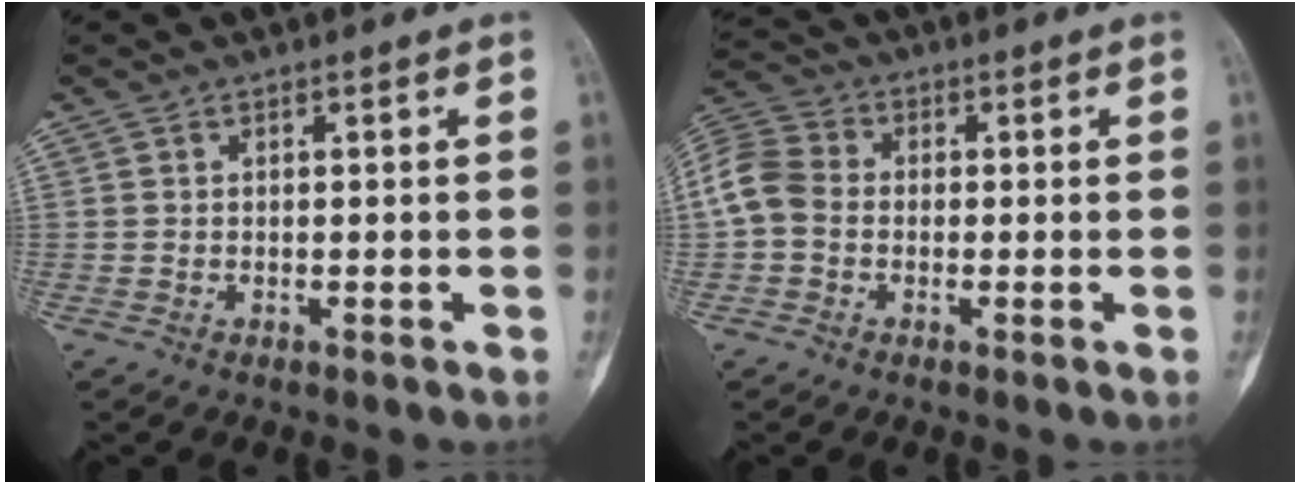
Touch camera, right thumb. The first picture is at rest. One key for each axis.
{"total": 9.4, "fx": -0.5, "fy": 7.8, "fz": 5.3, "tx": -0.107, "ty": 0.028, "tz": -0.019}